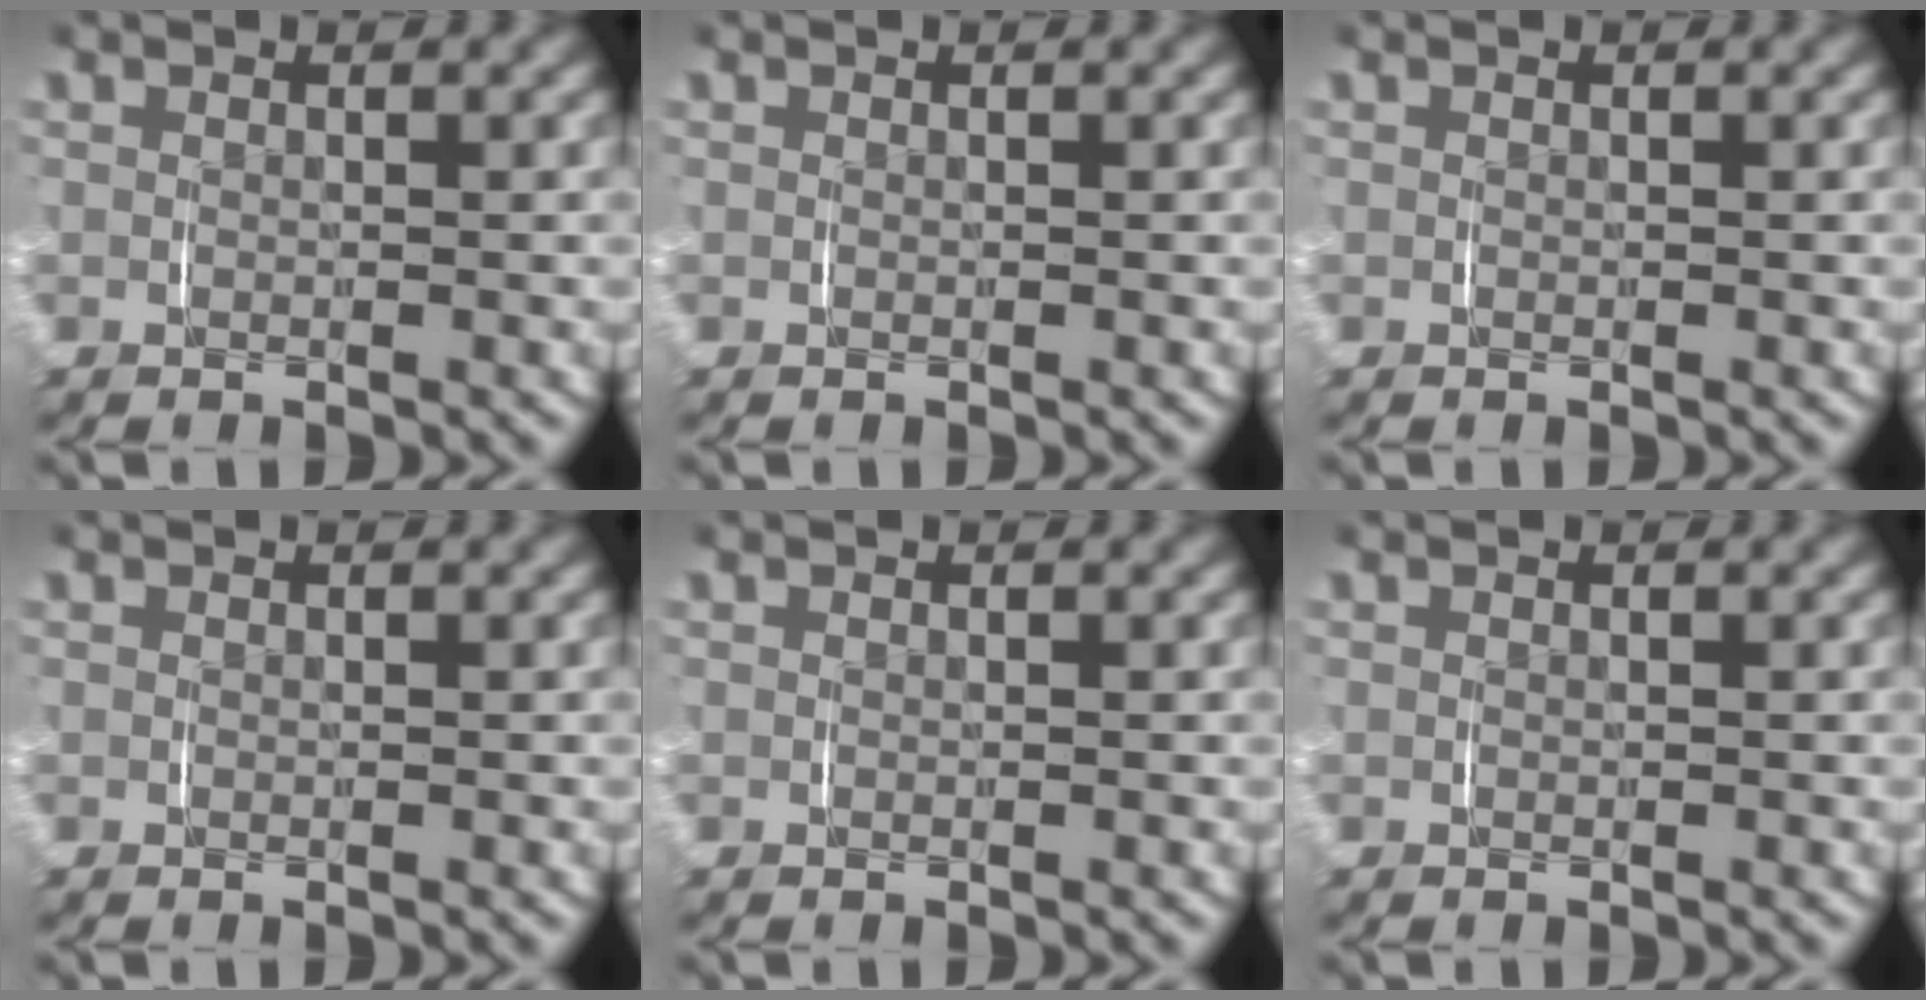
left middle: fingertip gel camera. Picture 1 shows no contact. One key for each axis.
{"total": 0.0}
{"total": 0.0}
{"total": 0.0}
{"total": 0.0}
{"total": 0.0}